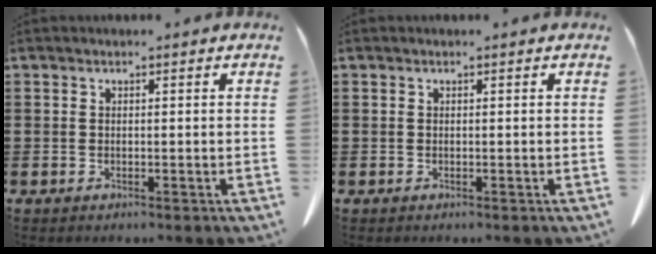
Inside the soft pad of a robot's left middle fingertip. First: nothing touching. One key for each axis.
{"total": 0.0}